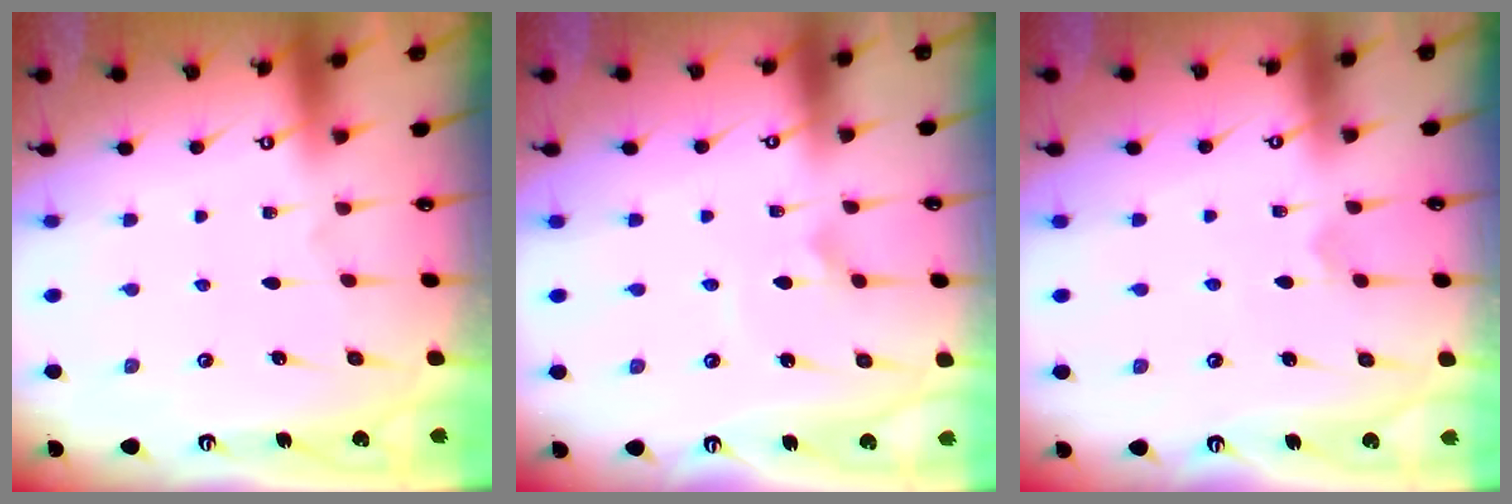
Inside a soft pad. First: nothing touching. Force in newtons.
{"total": 2.4, "press": 2.4, "slide": 0.6}
{"total": 2.7, "press": 2.6, "slide": 0.7}